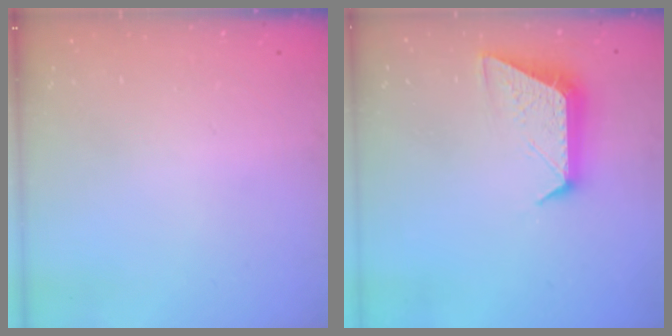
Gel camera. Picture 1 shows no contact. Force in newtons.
{"total": 10.1, "press": 10.1, "slide": 0.0}